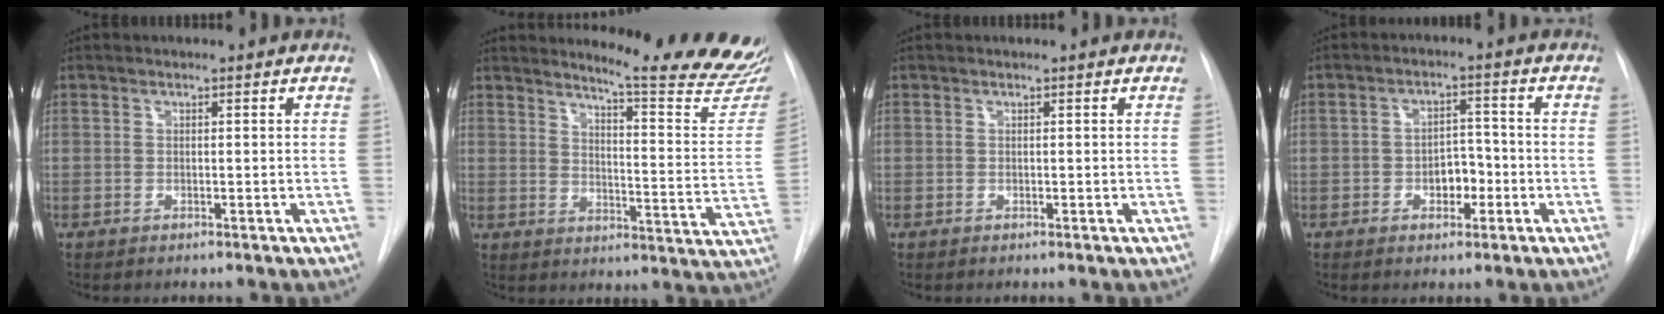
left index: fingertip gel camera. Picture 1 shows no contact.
{"total": 19.0, "force": [17.8, 0.1, 6.4], "torque": [-0.082, -0.135, 0.203]}
{"total": 0.0}
{"total": 4.6, "force": [-2.0, 2.8, 3.0], "torque": [-0.040, 0.008, -0.031]}